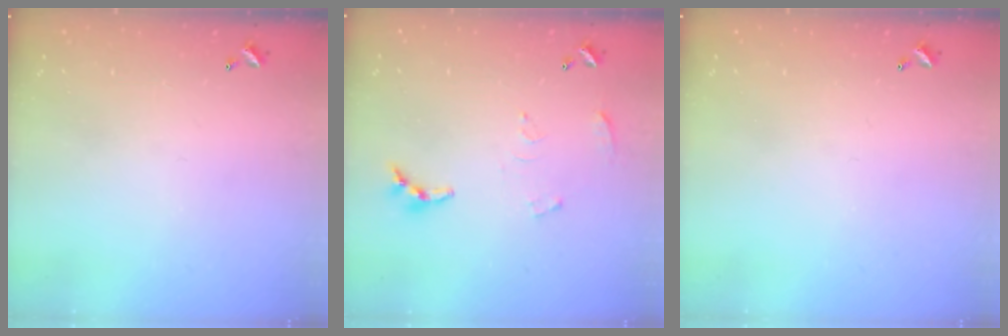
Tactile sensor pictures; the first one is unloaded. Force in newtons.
{"total": 6.2, "press": 6.2, "slide": 0.5}
{"total": 0.0}